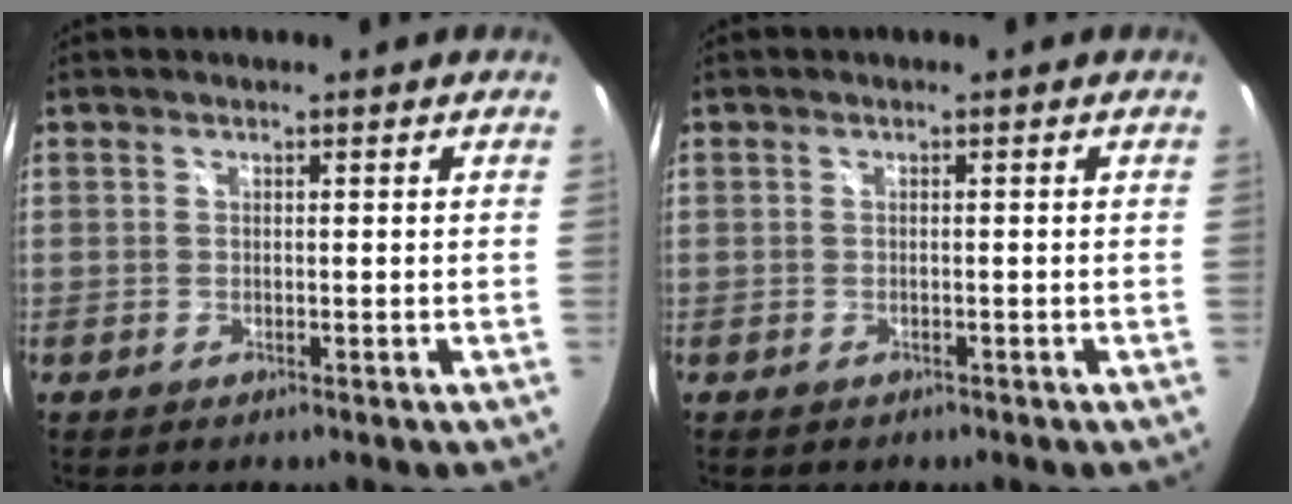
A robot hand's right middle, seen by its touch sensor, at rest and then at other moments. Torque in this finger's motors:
{"motor_torque": [-0.58, 0.04, -0.05, -0.01]}